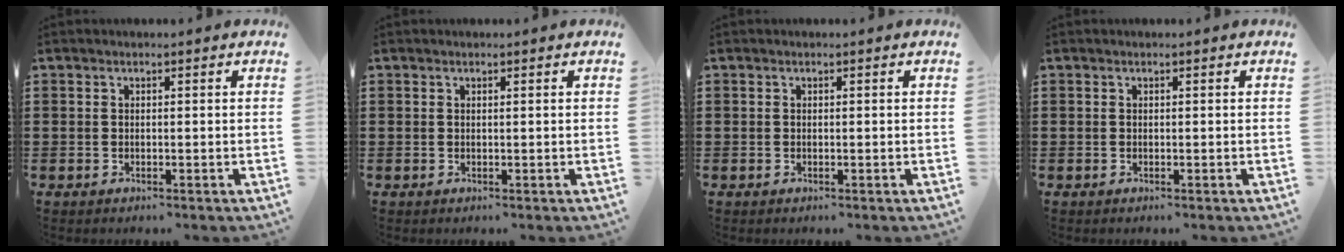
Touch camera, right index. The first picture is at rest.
{"total": 0.0}
{"total": 0.0}
{"total": 0.0}